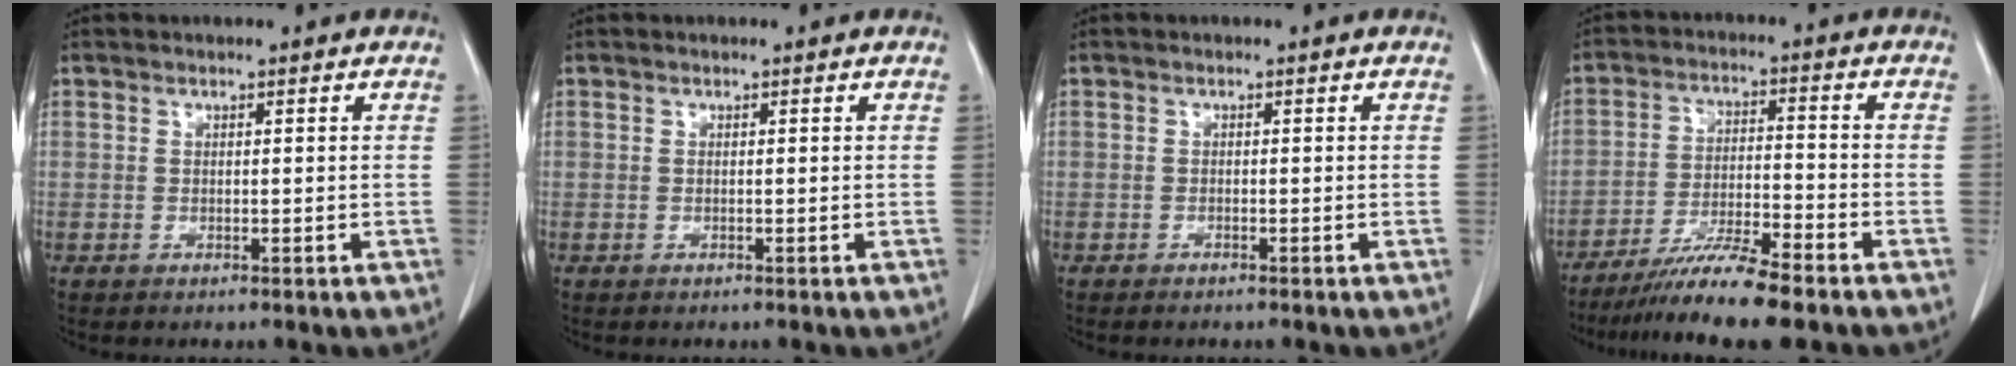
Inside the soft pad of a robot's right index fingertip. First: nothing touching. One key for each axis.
{"total": 0.0}
{"total": 0.6, "fx": -0.6, "fy": 0.1, "fz": 0.2, "tx": -0.010, "ty": -0.001, "tz": -0.010}
{"total": 9.0, "fx": -7.4, "fy": -0.7, "fz": 5.1, "tx": -0.090, "ty": -0.025, "tz": -0.134}